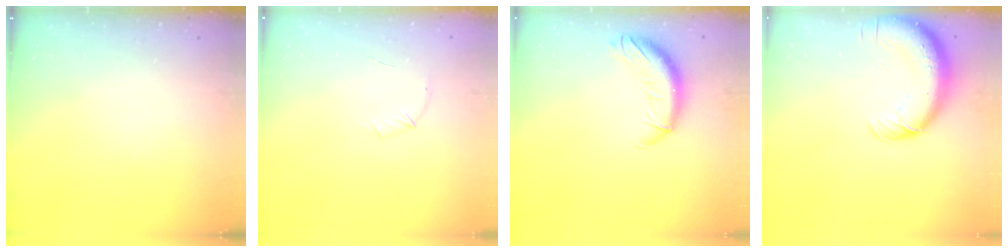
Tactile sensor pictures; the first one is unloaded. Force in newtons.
{"total": 5.0, "press": 4.8, "slide": 1.4}
{"total": 11.2, "press": 11.1, "slide": 1.7}
{"total": 13.5, "press": 13.0, "slide": 3.6}